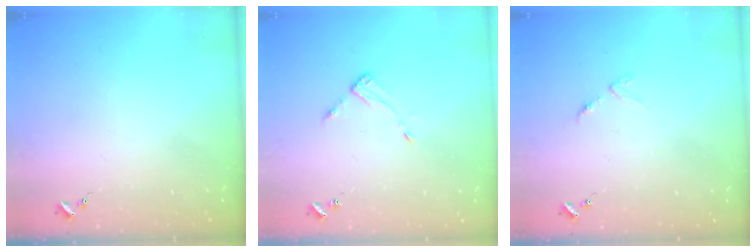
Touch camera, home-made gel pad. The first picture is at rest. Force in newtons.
{"total": 4.6, "press": 4.6, "slide": 0.4}
{"total": 3.1, "press": 3.0, "slide": 0.5}